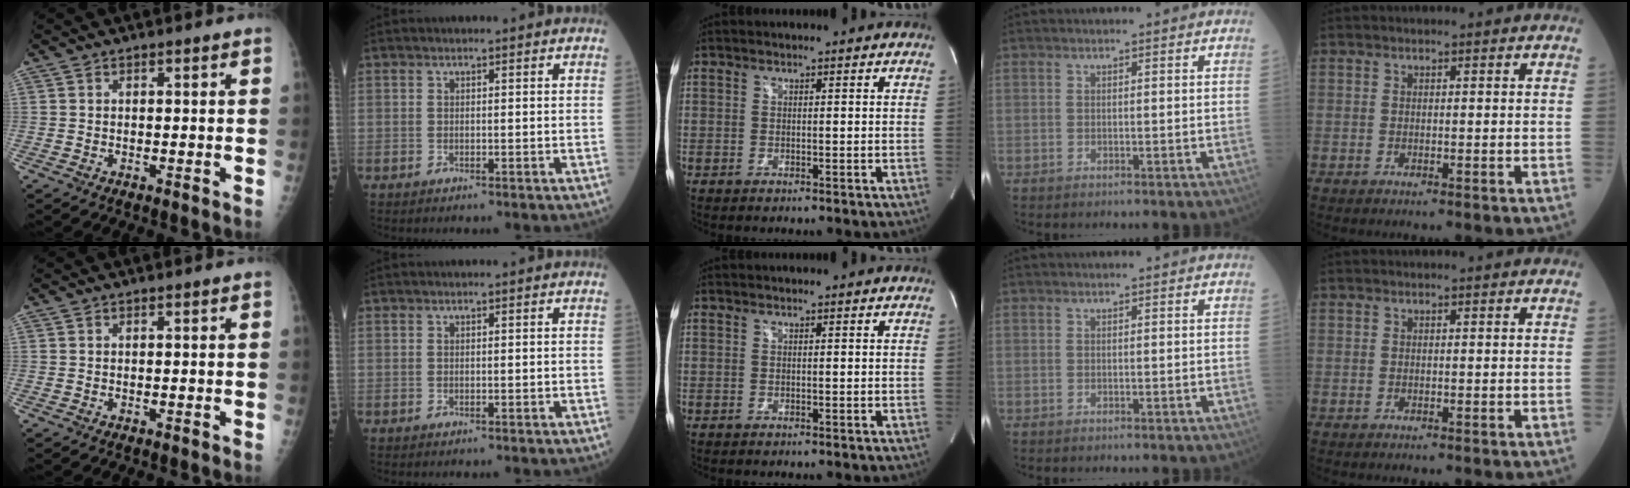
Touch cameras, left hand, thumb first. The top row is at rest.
{}